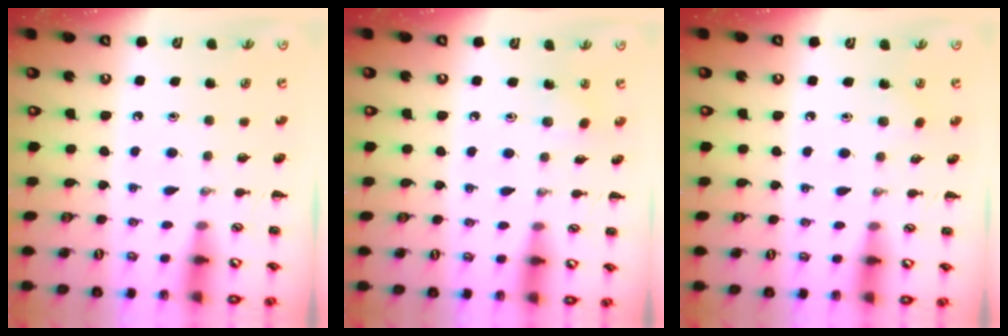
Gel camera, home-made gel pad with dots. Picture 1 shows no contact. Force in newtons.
{"total": 2.8, "press": 2.6, "slide": 0.9}
{"total": 2.6, "press": 2.5, "slide": 0.8}